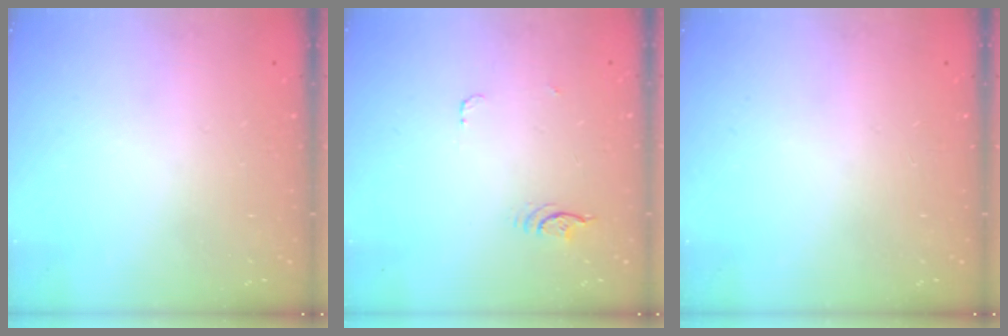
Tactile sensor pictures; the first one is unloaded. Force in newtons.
{"total": 3.8, "press": 3.4, "slide": 1.6}
{"total": 0.0}